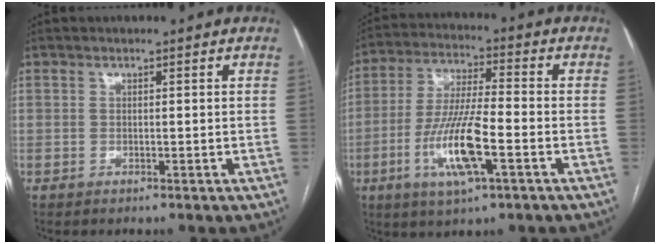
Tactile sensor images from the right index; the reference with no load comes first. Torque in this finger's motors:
{"motor_torque": [1.74, -0.40, 0.90, 0.21]}